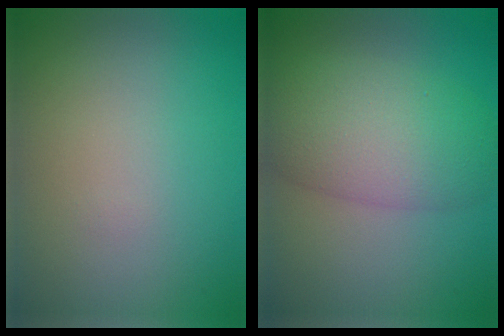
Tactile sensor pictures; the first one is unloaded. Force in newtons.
{"total": 6.8, "press": 6.7, "slide": 0.3}